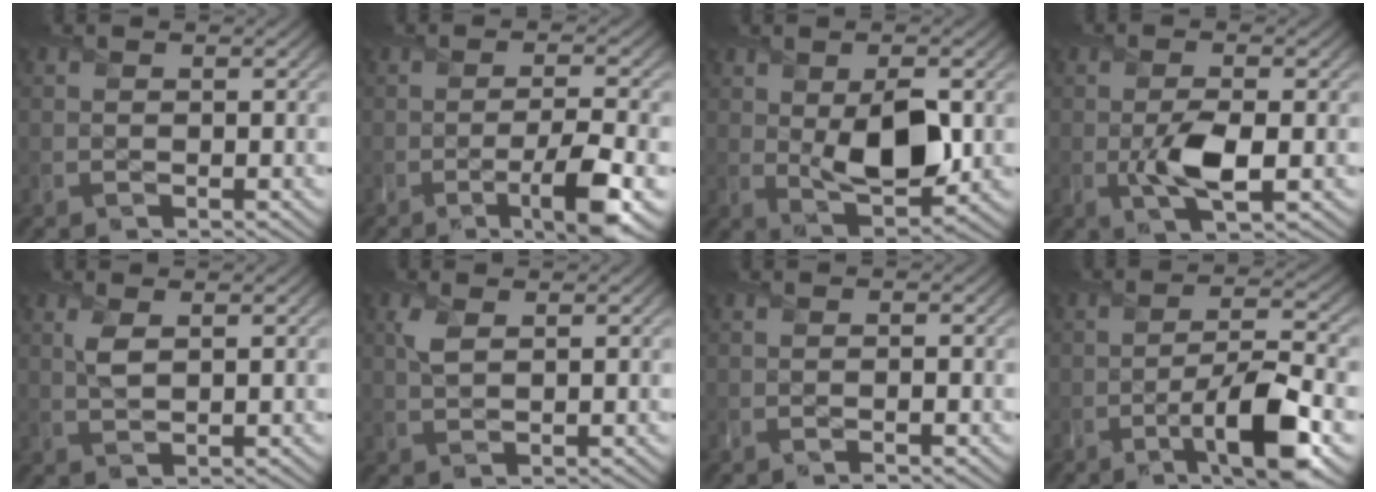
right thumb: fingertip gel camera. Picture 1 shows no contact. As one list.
[{"total": 6.8, "force": [-3.0, 1.3, 6.0], "torque": [-0.100, -0.003, -0.055]}, {"total": 8.7, "force": [0.3, 4.4, 7.5], "torque": [-0.136, -0.005, 0.010]}, {"total": 4.8, "force": [-0.9, 2.0, 4.3], "torque": [-0.094, -0.006, -0.018]}, {"total": 2.2, "force": [1.0, 0.9, 1.8], "torque": [-0.047, 0.002, 0.020]}, {"total": 2.3, "force": [1.1, 1.0, 1.8], "torque": [-0.050, 0.005, 0.022]}, {"total": 0.8, "force": [-0.4, 0.0, 0.6], "torque": [-0.012, -0.001, -0.011]}, {"total": 10.1, "force": [-4.7, 2.5, 8.5], "torque": [-0.144, -0.002, -0.086]}]